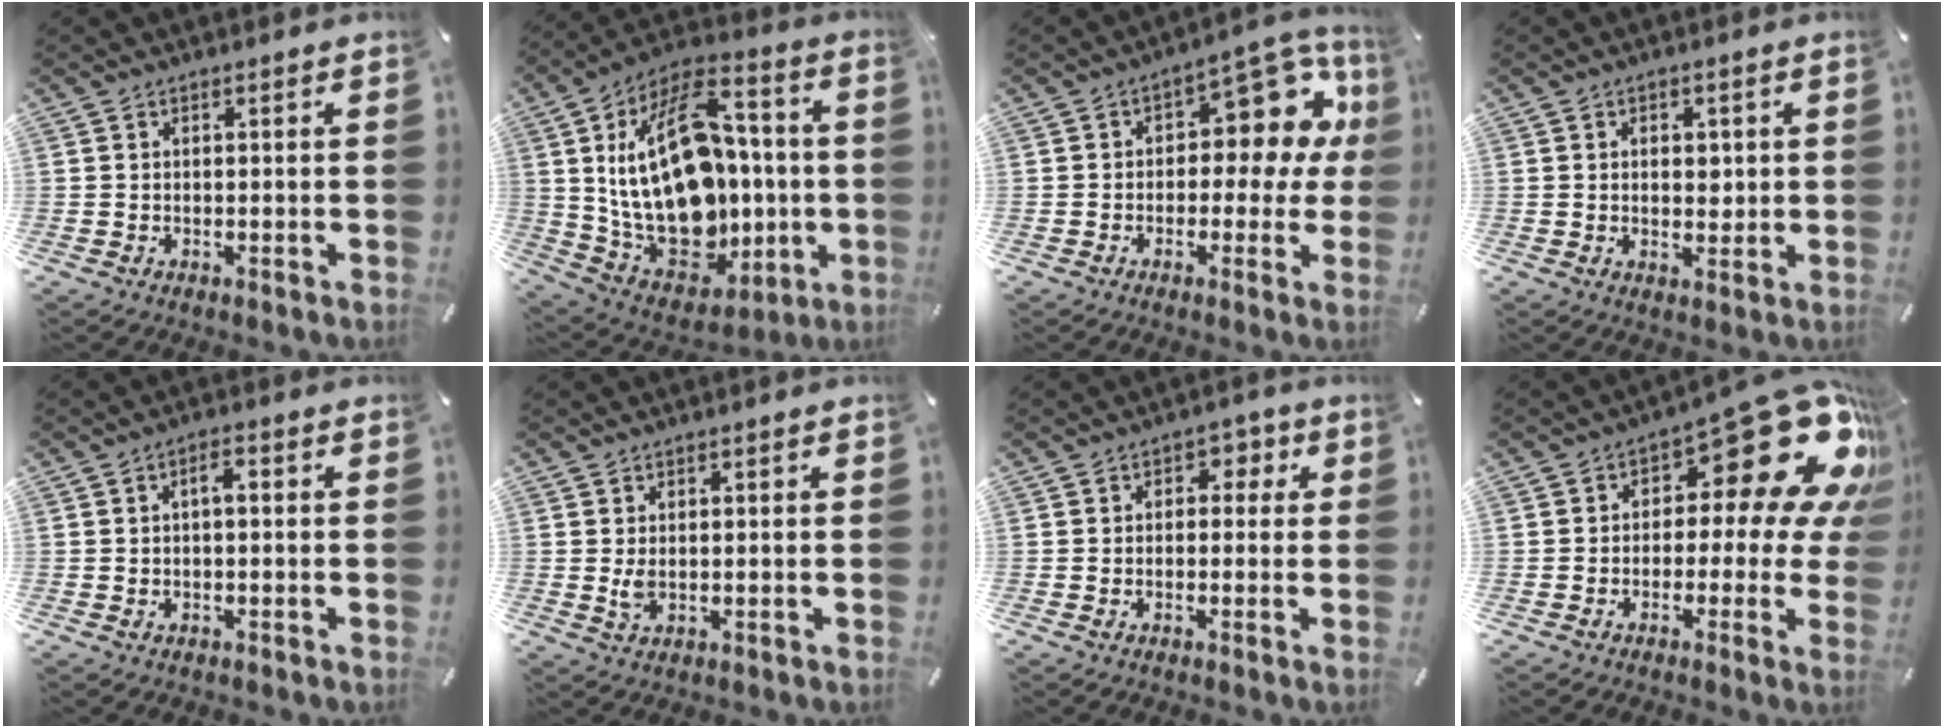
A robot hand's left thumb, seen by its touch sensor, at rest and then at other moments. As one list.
[{"total": 29.0, "force": [1.3, 18.6, 22.2], "torque": [-0.446, -0.014, 0.036]}, {"total": 12.0, "force": [4.2, 7.0, 8.7], "torque": [-0.100, -0.042, 0.068]}, {"total": 3.4, "force": [0.4, 2.5, 2.3], "torque": [-0.024, -0.003, 0.001]}, {"total": 3.0, "force": [0.0, 1.3, 2.7], "torque": [-0.043, 0.009, -0.005]}, {"total": 2.4, "force": [0.0, 1.6, 1.9], "torque": [-0.044, -0.007, -0.006]}, {"total": 3.0, "force": [-0.2, 2.5, 1.7], "torque": [-0.013, 0.002, -0.014]}, {"total": 20.4, "force": [8.7, 9.4, 15.8], "torque": [-0.199, -0.062, 0.143]}]